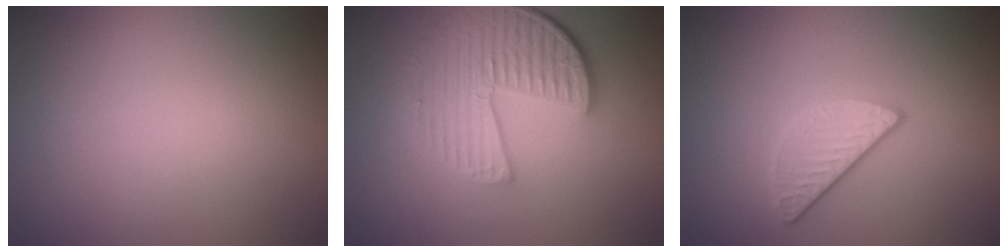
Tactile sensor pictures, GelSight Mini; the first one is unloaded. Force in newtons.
{"total": 5.9, "press": 4.3, "slide": 4.1}
{"total": 2.7, "press": 2.3, "slide": 1.3}